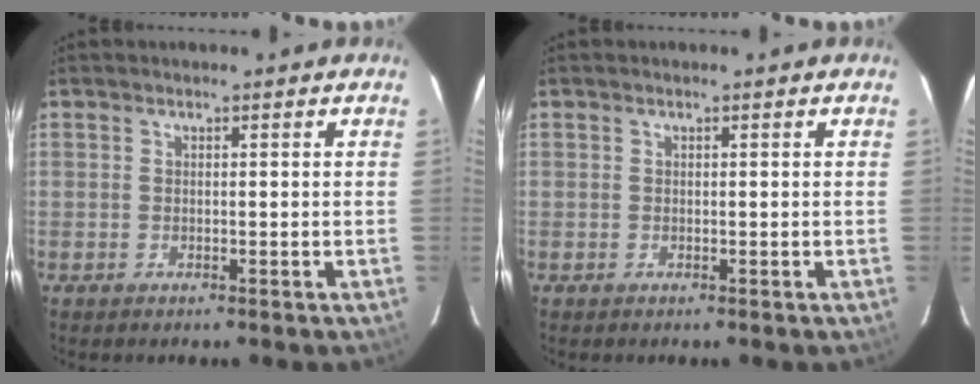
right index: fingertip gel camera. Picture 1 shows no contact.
{"total": 0.0}